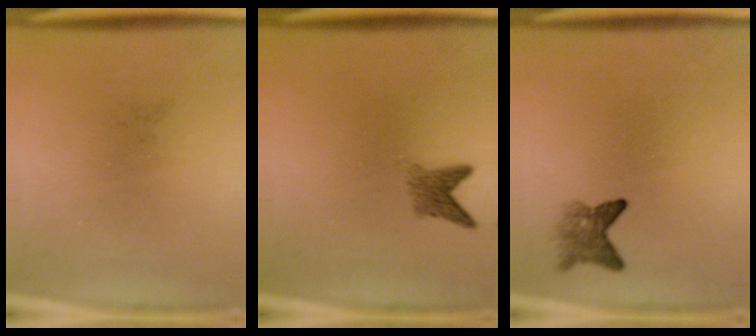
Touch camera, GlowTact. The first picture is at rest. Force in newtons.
{"total": 2.4}
{"total": 2.8}